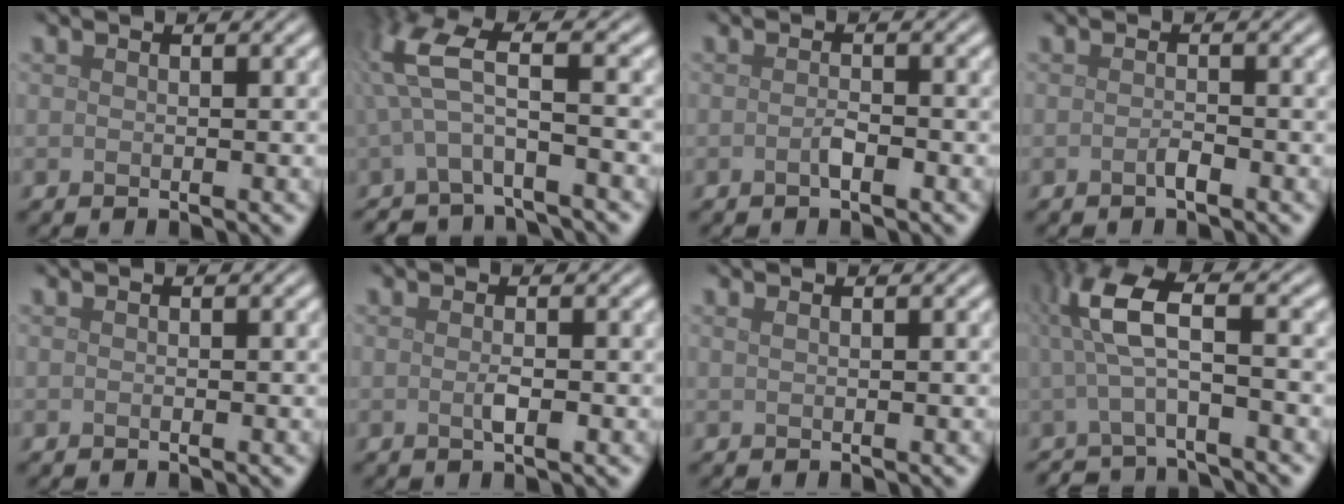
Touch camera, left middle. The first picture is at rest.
{"total": 5.2, "force": [-1.0, 1.6, 4.8], "torque": [-0.115, 0.001, -0.025]}
{"total": 1.2, "force": [-0.5, 0.2, 1.0], "torque": [-0.020, 0.000, -0.010]}
{"total": 1.0, "force": [-0.5, 0.2, 0.8], "torque": [-0.016, 0.001, -0.010]}
{"total": 0.0}
{"total": 1.3, "force": [-0.2, 0.2, 1.2], "torque": [-0.024, -0.002, -0.005]}
{"total": 0.9, "force": [0.4, 0.4, 0.6], "torque": [-0.005, 0.000, 0.003]}
{"total": 5.3, "force": [-0.4, 1.5, 5.1], "torque": [-0.099, -0.003, -0.017]}